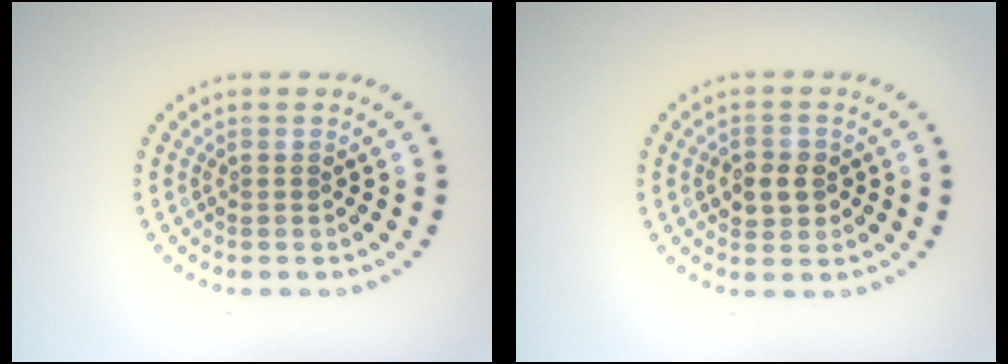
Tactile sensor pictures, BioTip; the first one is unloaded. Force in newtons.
{"total": 2.5, "press": 2.5, "slide": 0.4}